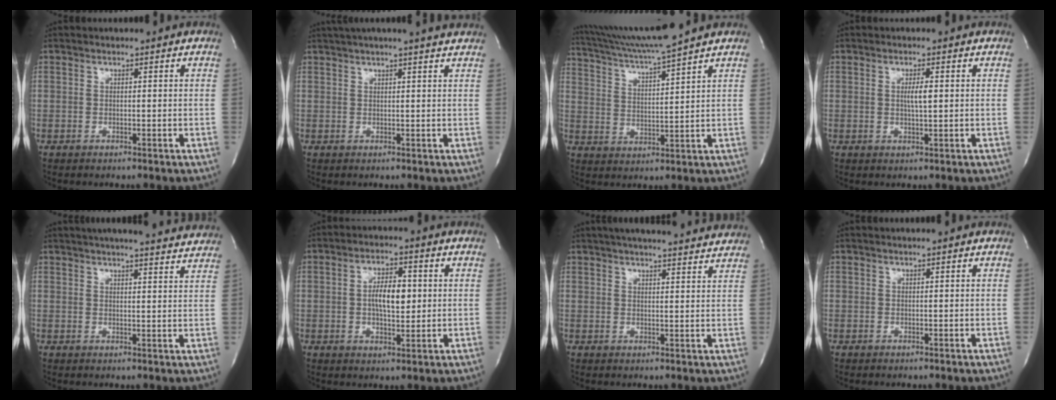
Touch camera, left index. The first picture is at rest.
{"total": 9.4, "force": [8.2, -0.3, 4.7], "torque": [-0.077, 0.020, 0.093]}
{"total": 11.1, "force": [9.9, -2.4, 4.3], "torque": [-0.089, 0.005, 0.179]}
{"total": 2.5, "force": [0.3, 0.2, 2.4], "torque": [-0.045, 0.000, 0.006]}
{"total": 18.9, "force": [17.4, 1.9, 7.2], "torque": [-0.111, 0.003, 0.212]}
{"total": 6.2, "force": [0.4, 2.4, 5.7], "torque": [-0.104, 0.006, 0.008]}
{"total": 18.9, "force": [17.1, 2.1, 7.6], "torque": [-0.118, 0.023, 0.218]}
{"total": 0.7, "force": [0.6, -0.2, 0.4], "torque": [-0.008, 0.005, 0.017]}